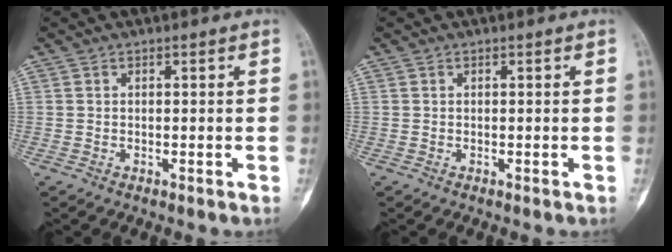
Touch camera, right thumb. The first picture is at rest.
{"total": 0.0}